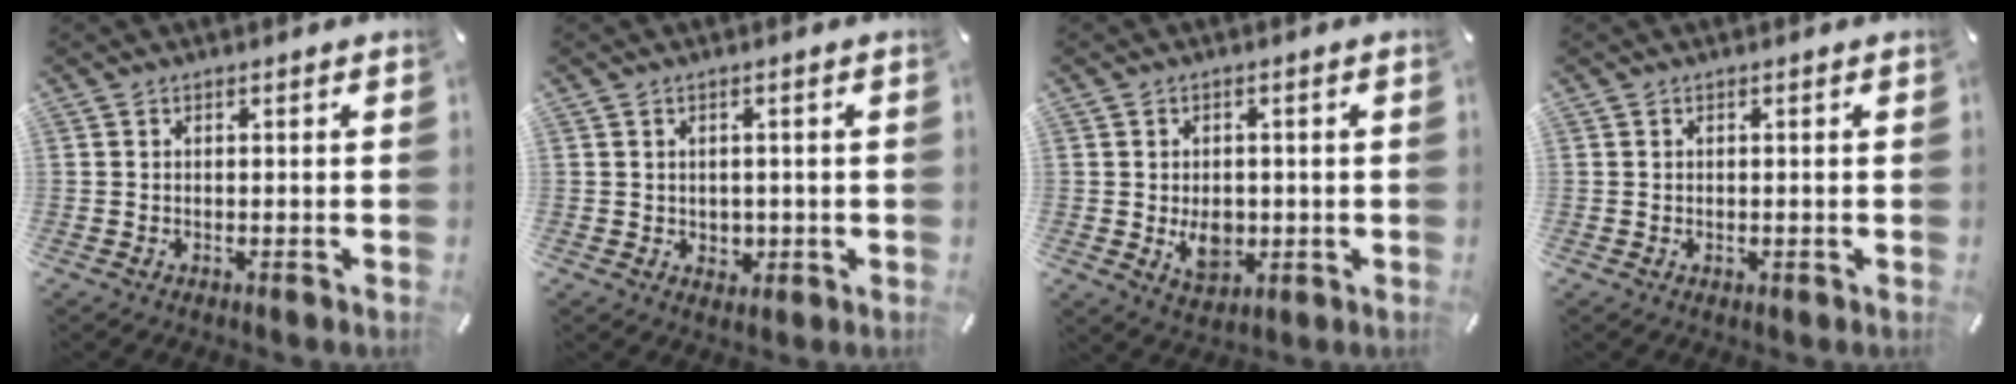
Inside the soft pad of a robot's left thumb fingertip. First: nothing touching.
{"total": 2.9, "force": [0.1, 2.8, 0.9], "torque": [-0.001, -0.003, -0.002]}
{"total": 6.9, "force": [-0.8, 5.3, 4.3], "torque": [-0.063, -0.003, -0.013]}
{"total": 0.6, "force": [0.1, 0.6, 0.2], "torque": [-0.004, 0.004, 0.000]}